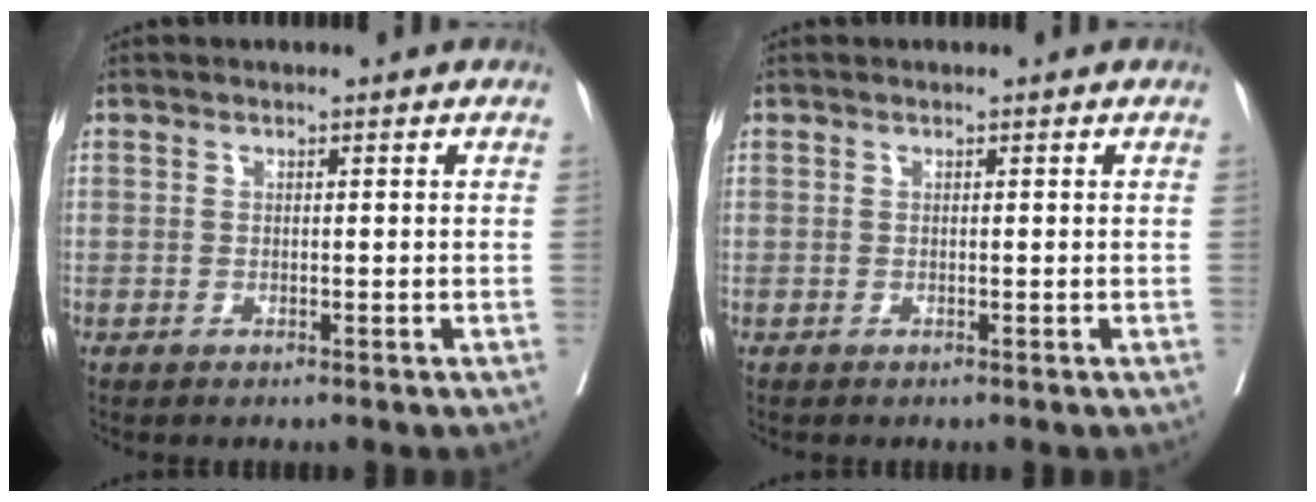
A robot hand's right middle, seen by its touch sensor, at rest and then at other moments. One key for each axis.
{"total": 0.5, "fx": 0.5, "fy": -0.1, "fz": -0.1, "tx": 0.004, "ty": 0.001, "tz": 0.006}